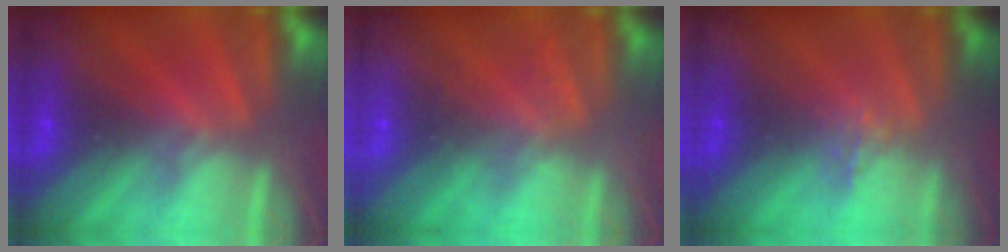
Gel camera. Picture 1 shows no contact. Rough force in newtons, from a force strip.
{"total": 2.2}
{"total": 1.2}